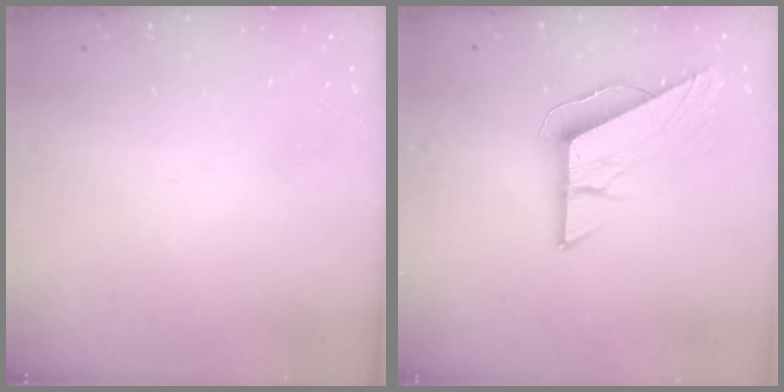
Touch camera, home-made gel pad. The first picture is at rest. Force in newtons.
{"total": 8.3, "press": 8.3, "slide": 0.7}